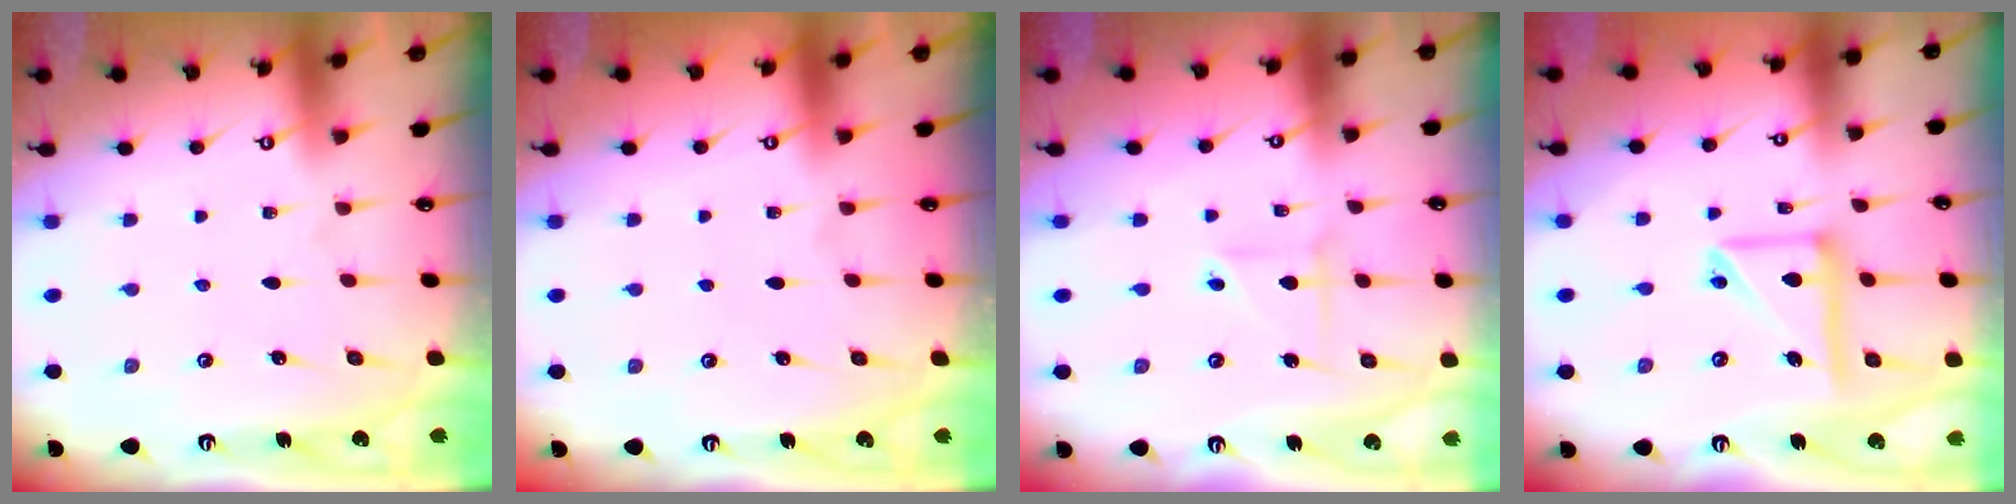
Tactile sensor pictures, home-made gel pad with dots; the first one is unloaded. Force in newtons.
{"total": 0.0}
{"total": 2.7, "press": 2.7, "slide": 0.3}
{"total": 12.9, "press": 12.9, "slide": 1.4}